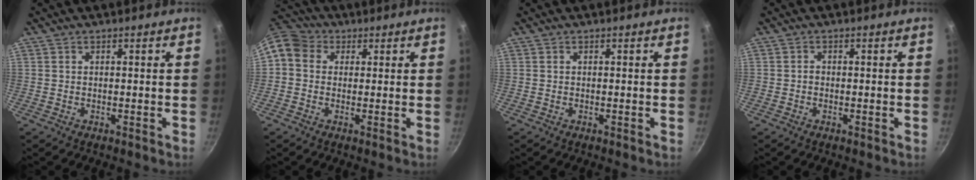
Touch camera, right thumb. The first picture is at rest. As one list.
[{"total": 7.2, "force": [1.2, 6.1, 3.5], "torque": [-0.051, 0.017, 0.001]}, {"total": 0.0}, {"total": 0.8, "force": [-0.3, 0.7, 0.4], "torque": [-0.005, 0.004, -0.007]}]